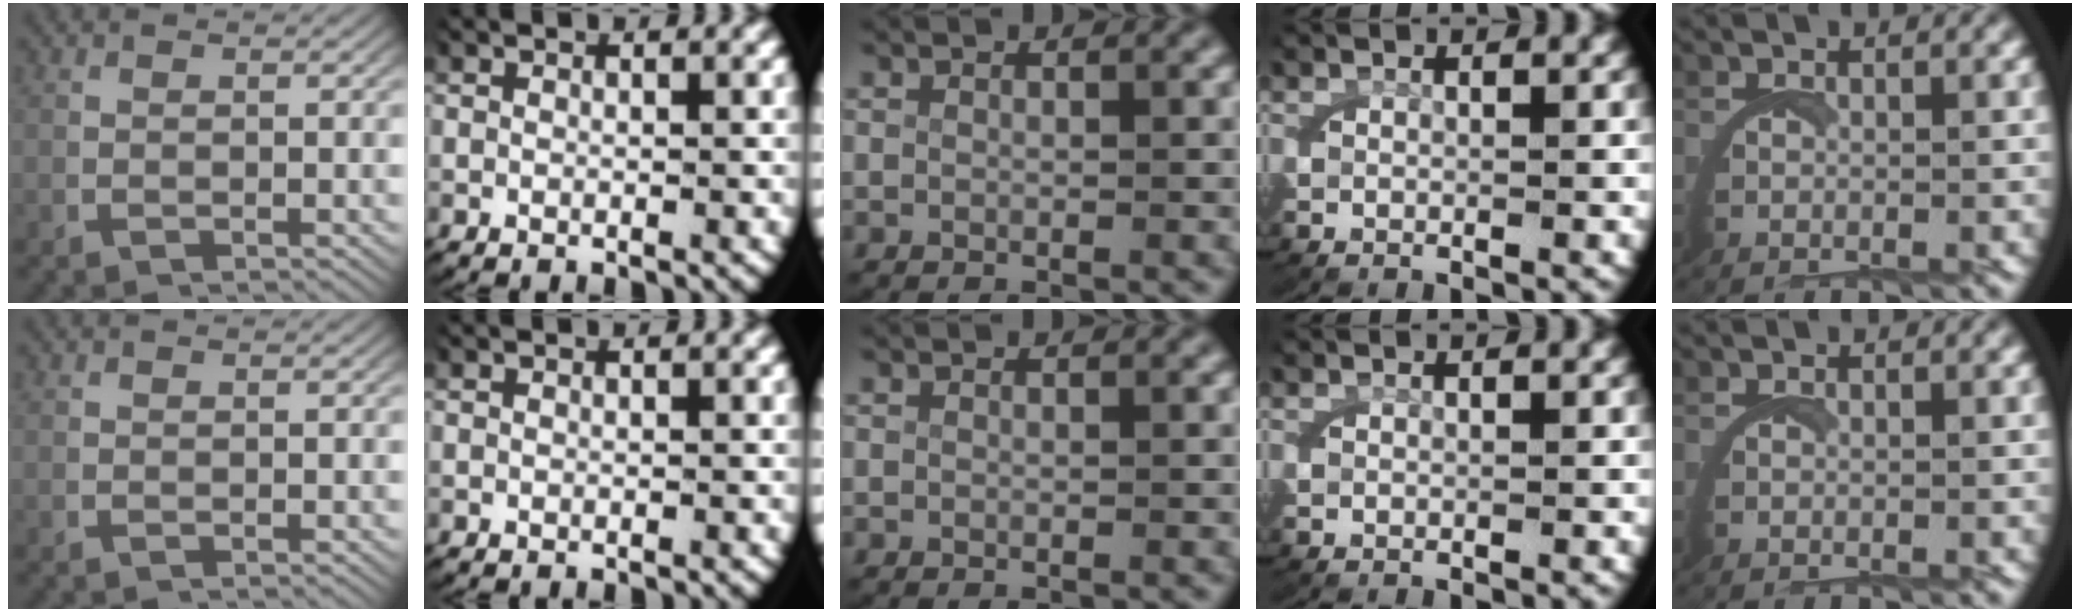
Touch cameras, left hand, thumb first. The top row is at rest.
{}